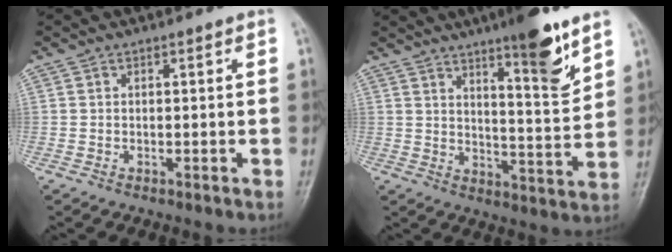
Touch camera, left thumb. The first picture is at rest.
{"total": 12.1, "force": [8.0, 2.1, 8.9], "torque": [-0.113, -0.059, 0.122]}